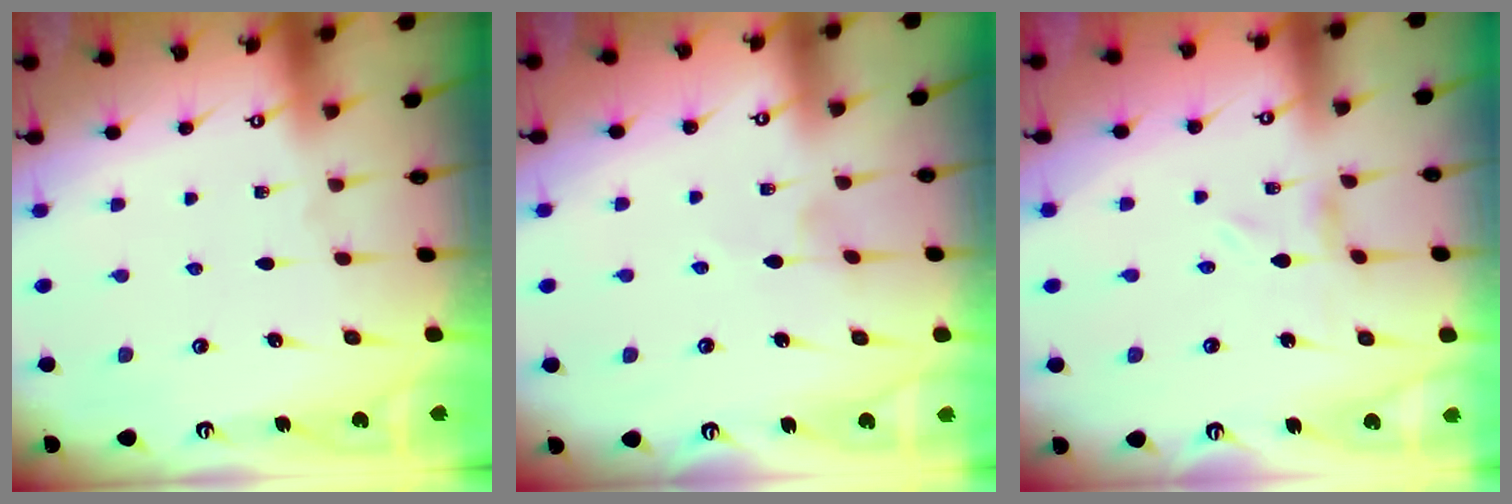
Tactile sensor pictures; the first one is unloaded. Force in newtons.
{"total": 1.9, "press": 1.9, "slide": 0.4}
{"total": 0.6, "press": 0.6, "slide": 0.2}